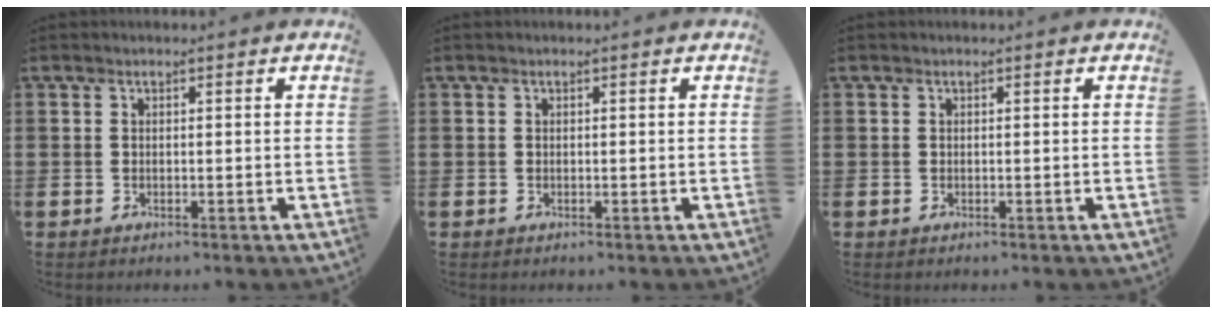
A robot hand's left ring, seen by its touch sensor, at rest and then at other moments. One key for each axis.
{"total": 0.0}
{"total": 0.0}